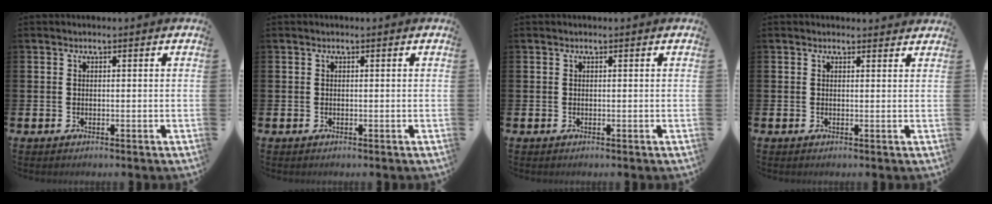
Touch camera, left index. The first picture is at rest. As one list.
[{"total": 0.0}, {"total": 0.0}, {"total": 0.7, "force": [0.7, 0.2, 0.0], "torque": [0.011, -0.003, 0.011]}]